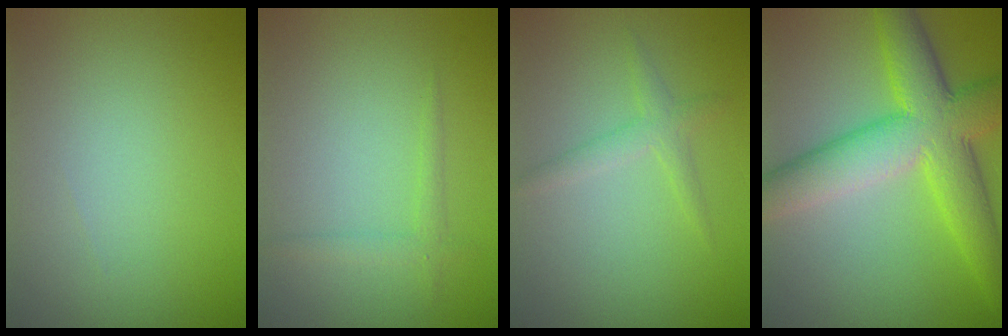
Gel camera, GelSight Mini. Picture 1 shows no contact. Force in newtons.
{"total": 1.4, "press": 1.4, "slide": 0.0}
{"total": 1.7, "press": 1.7, "slide": 0.1}
{"total": 9.5, "press": 9.5, "slide": 0.2}